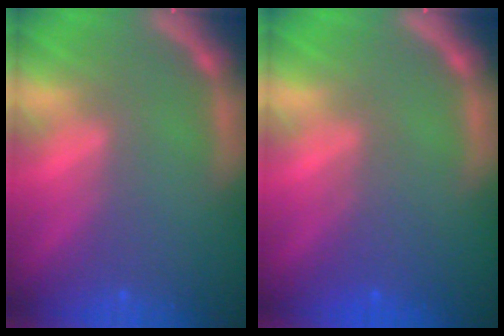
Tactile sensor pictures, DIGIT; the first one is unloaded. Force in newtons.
{"total": 2.5}